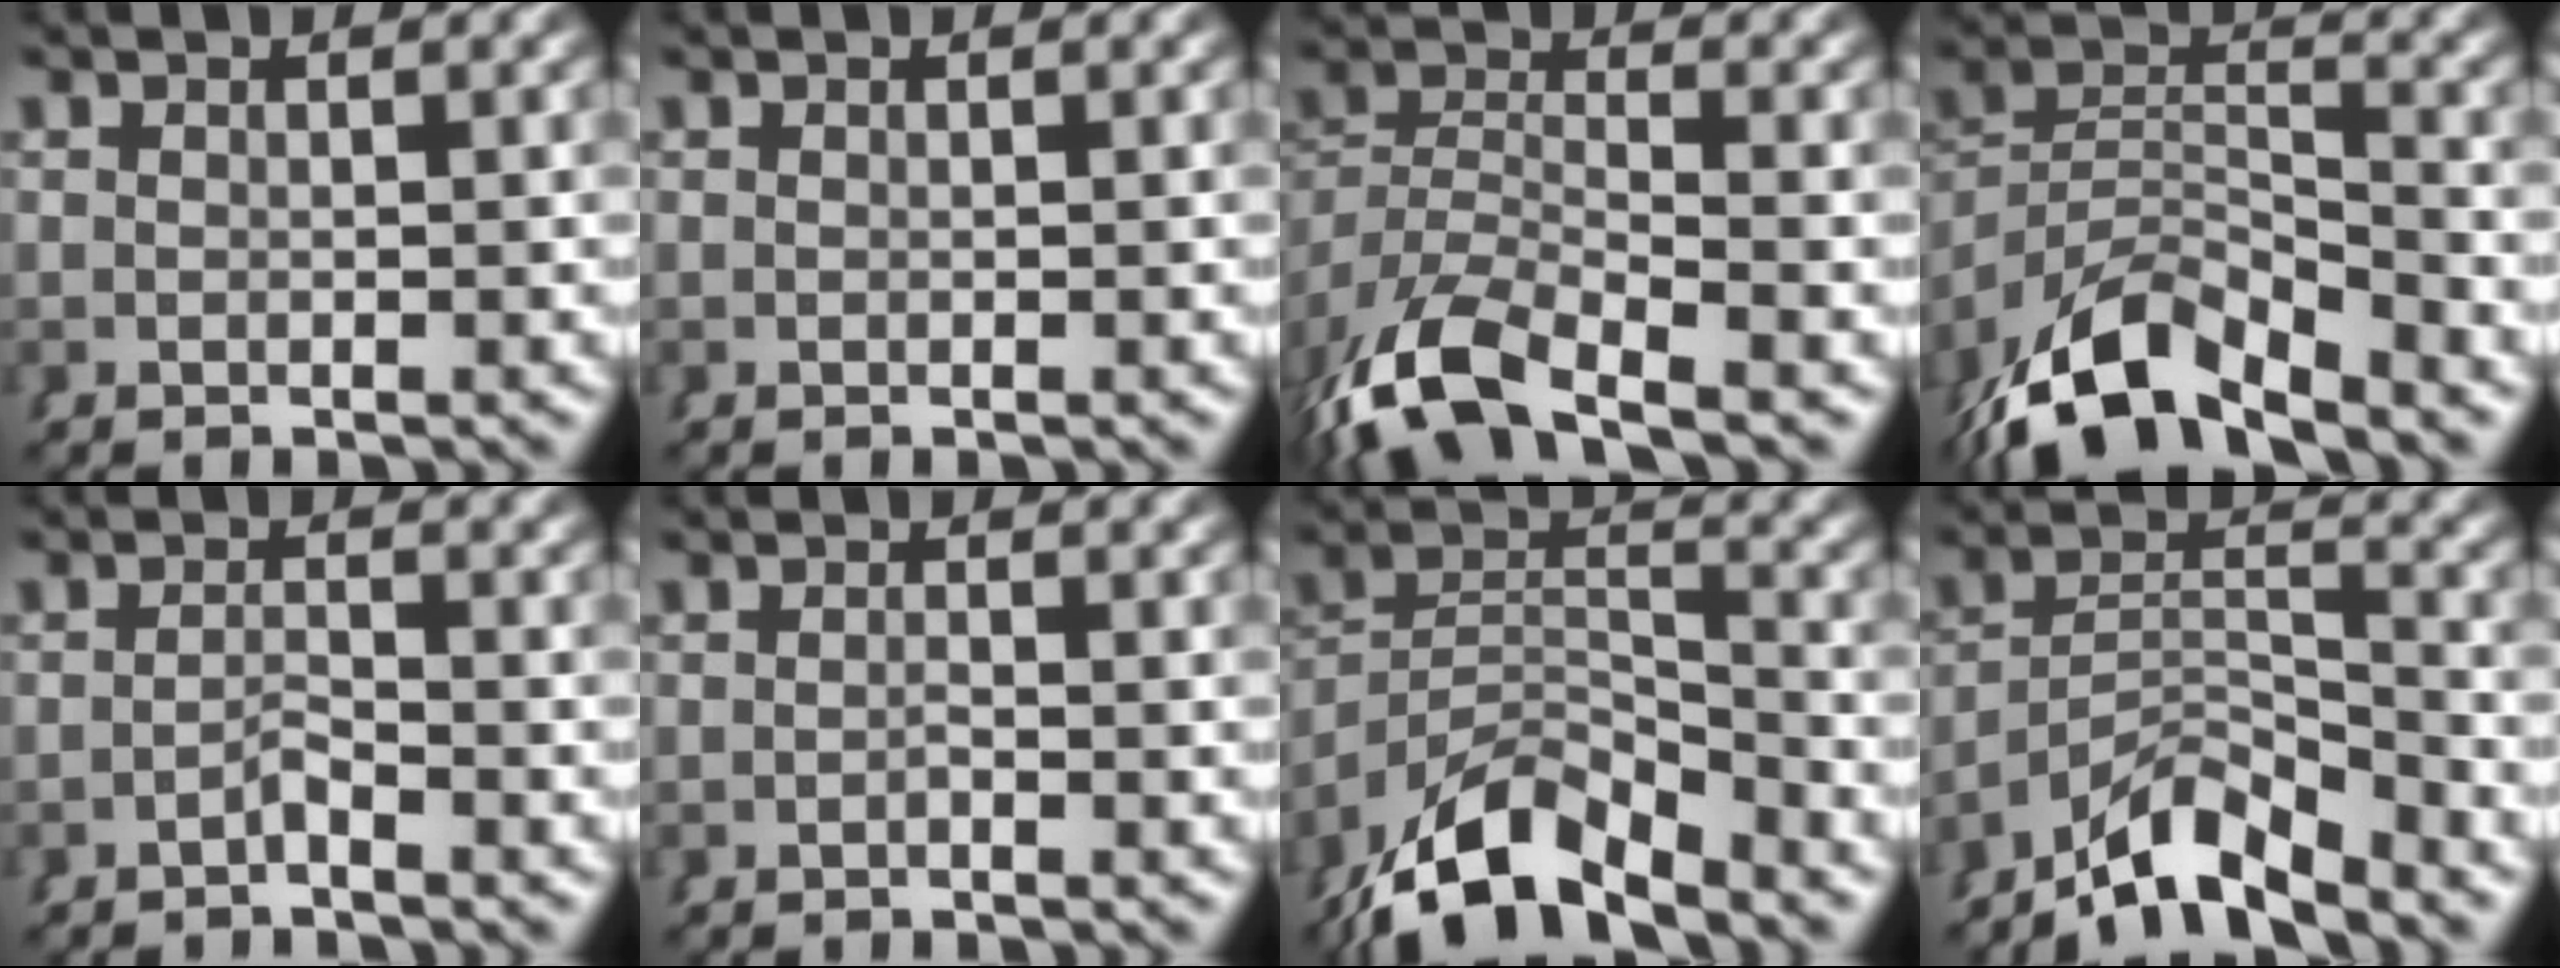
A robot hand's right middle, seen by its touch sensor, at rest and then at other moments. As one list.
[{"total": 0.0}, {"total": 8.3, "force": [-4.5, 4.7, 5.1], "torque": [-0.123, -0.040, -0.061]}, {"total": 10.6, "force": [-6.6, 5.9, 5.8], "torque": [-0.129, -0.045, -0.090]}, {"total": 1.4, "force": [-1.2, -0.6, 0.3], "torque": [0.000, 0.000, -0.023]}, {"total": 0.6, "force": [-0.5, -0.2, 0.3], "torque": [-0.003, 0.002, -0.012]}, {"total": 10.1, "force": [-7.1, 5.0, 5.2], "torque": [-0.103, -0.034, -0.103]}, {"total": 6.7, "force": [-5.2, 2.3, 3.6], "torque": [-0.044, -0.009, -0.084]}]